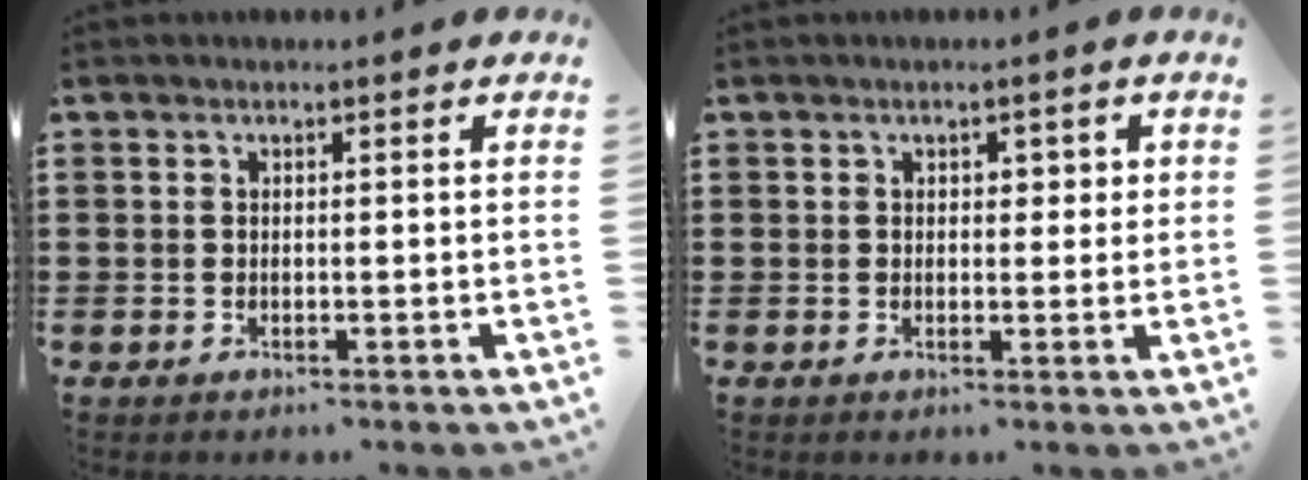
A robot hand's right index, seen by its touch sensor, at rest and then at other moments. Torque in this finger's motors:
{"motor_torque": [-0.18, 0.27, 0.04, -0.01]}